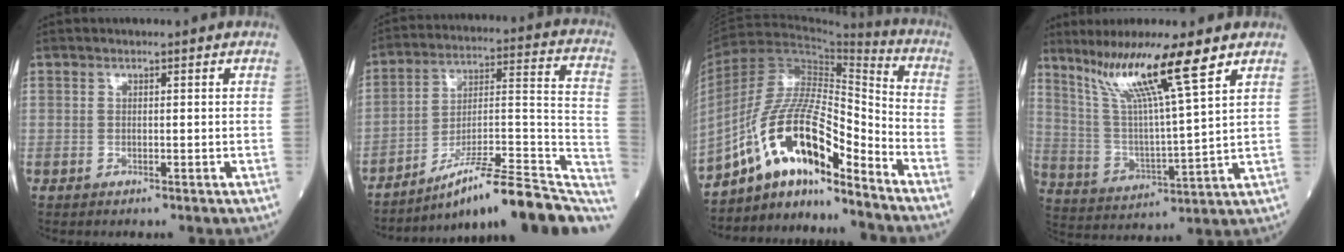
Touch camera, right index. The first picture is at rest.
{"total": 20.6, "force": [-16.0, 2.2, 12.9], "torque": [-0.130, 0.029, -0.253]}
{"total": 15.6, "force": [-10.4, 3.4, 11.1], "torque": [-0.208, 0.030, -0.182]}
{"total": 13.9, "force": [9.1, -0.8, 10.5], "torque": [-0.200, 0.008, 0.167]}